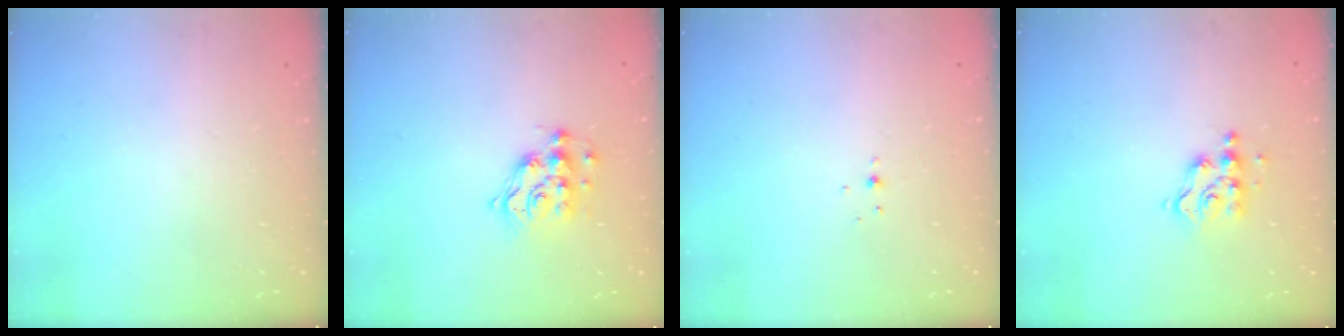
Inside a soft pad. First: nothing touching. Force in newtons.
{"total": 10.9, "press": 10.9, "slide": 0.8}
{"total": 3.2, "press": 3.1, "slide": 0.9}
{"total": 6.3, "press": 6.3, "slide": 0.2}